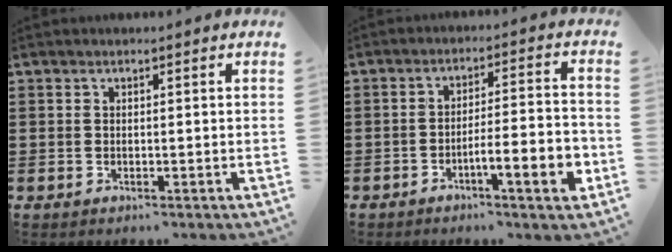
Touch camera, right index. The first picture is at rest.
{"total": 6.8, "force": [-3.2, 0.9, 6.0], "torque": [-0.088, -0.004, -0.057]}